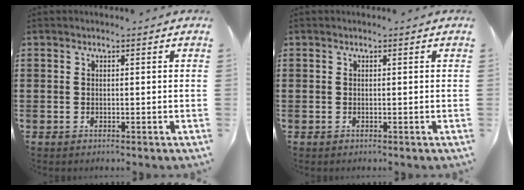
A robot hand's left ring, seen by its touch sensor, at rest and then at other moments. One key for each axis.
{"total": 0.0}